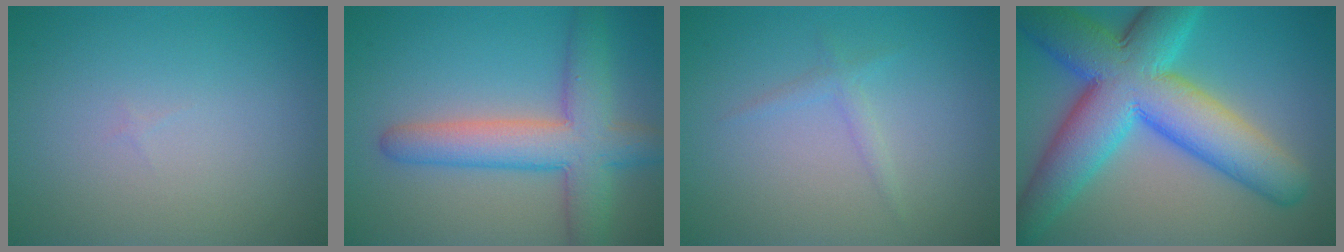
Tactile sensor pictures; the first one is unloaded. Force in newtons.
{"total": 6.7, "press": 6.7, "slide": 0.3}
{"total": 1.1, "press": 1.1, "slide": 0.1}
{"total": 12.7, "press": 12.7, "slide": 0.4}